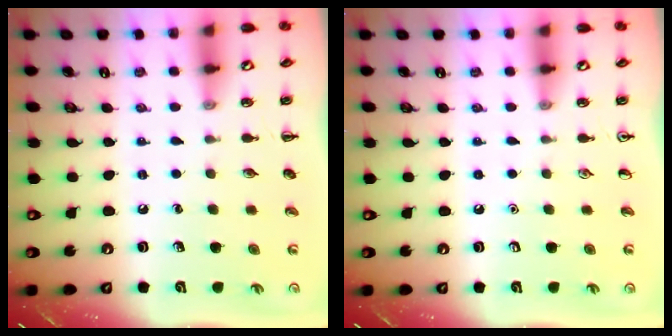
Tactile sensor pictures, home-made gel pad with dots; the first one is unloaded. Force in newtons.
{"total": 0.0}